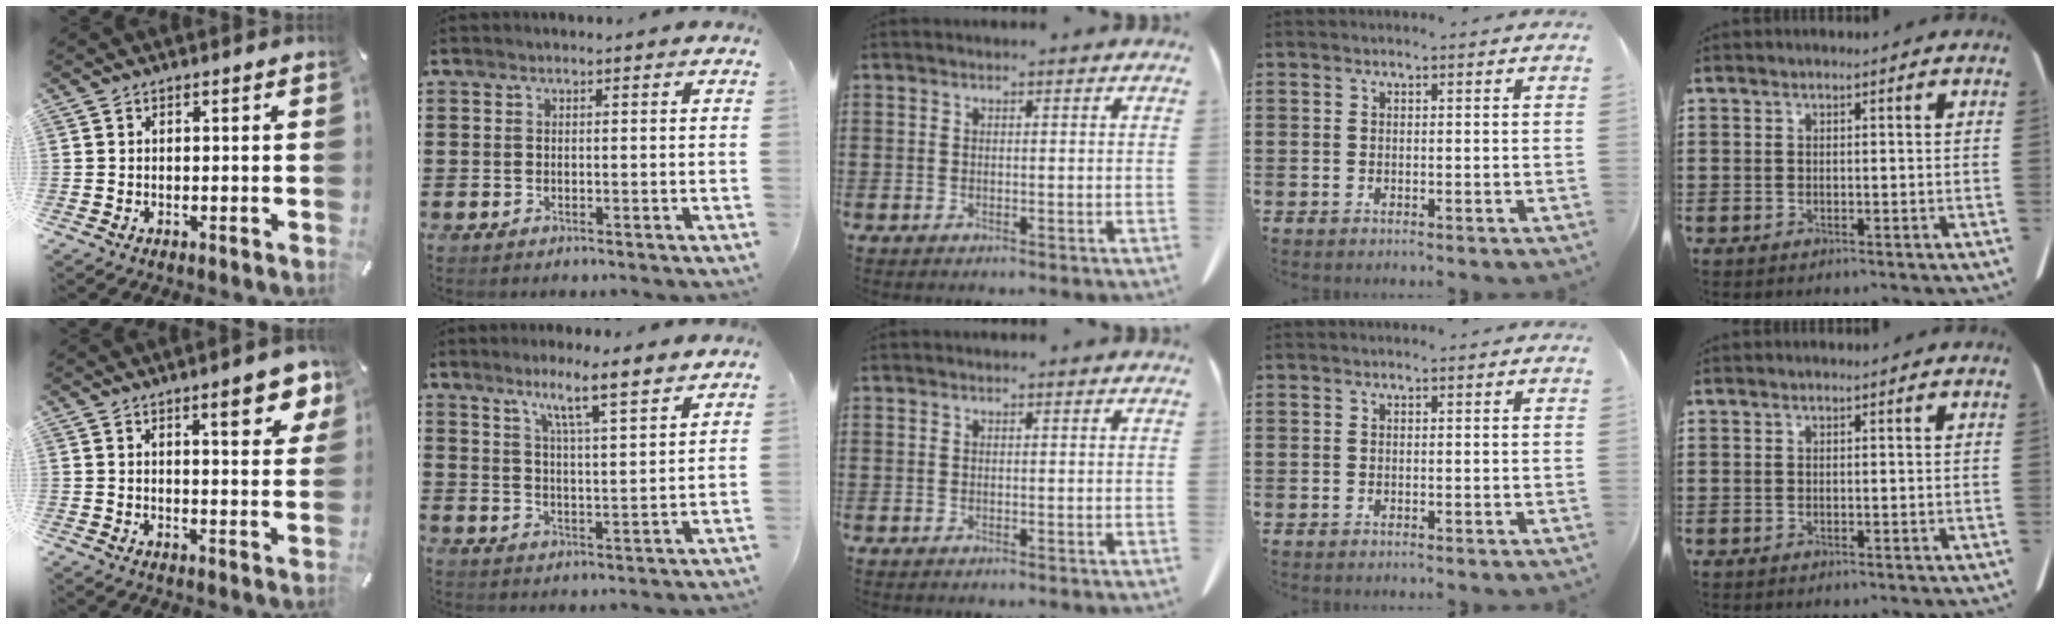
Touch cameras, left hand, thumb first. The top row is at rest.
{"thumb": {"total": 9.6, "force": [5.2, 2.9, 7.5], "torque": [-0.095, -0.022, 0.081]}, "index": {"total": 6.8, "force": [5.2, -0.1, 4.4], "torque": [-0.086, -0.022, 0.083]}}